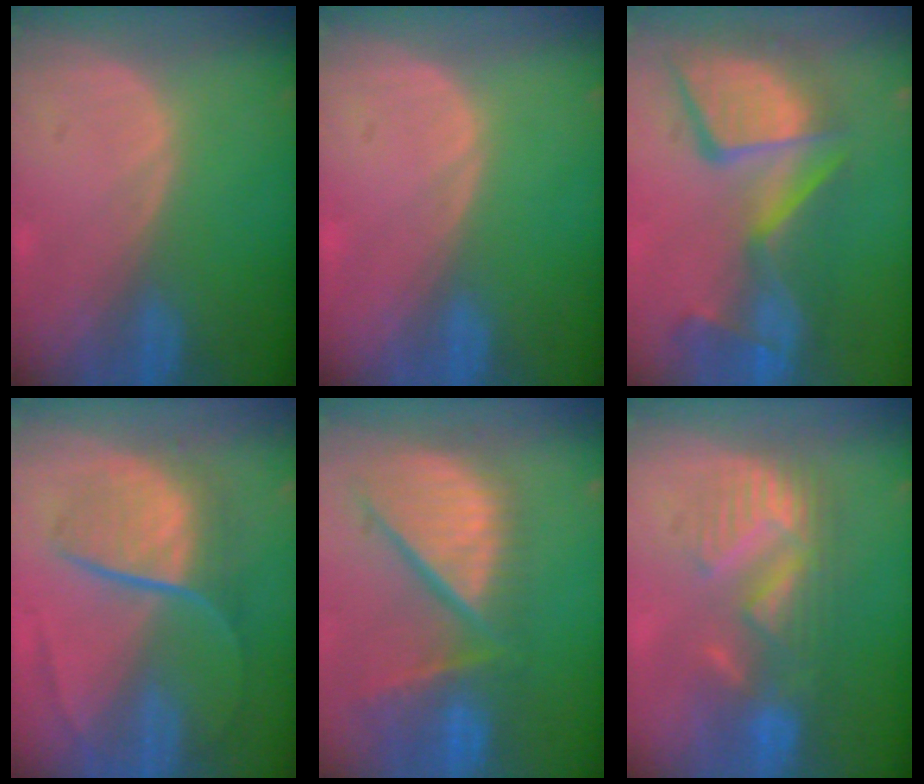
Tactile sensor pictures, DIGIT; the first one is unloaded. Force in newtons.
{"total": 0.0}
{"total": 13.6, "press": 11.2, "slide": 7.8}
{"total": 9.1, "press": 7.7, "slide": 5.0}
{"total": 13.1, "press": 10.9, "slide": 7.3}
{"total": 8.8, "press": 8.5, "slide": 2.0}